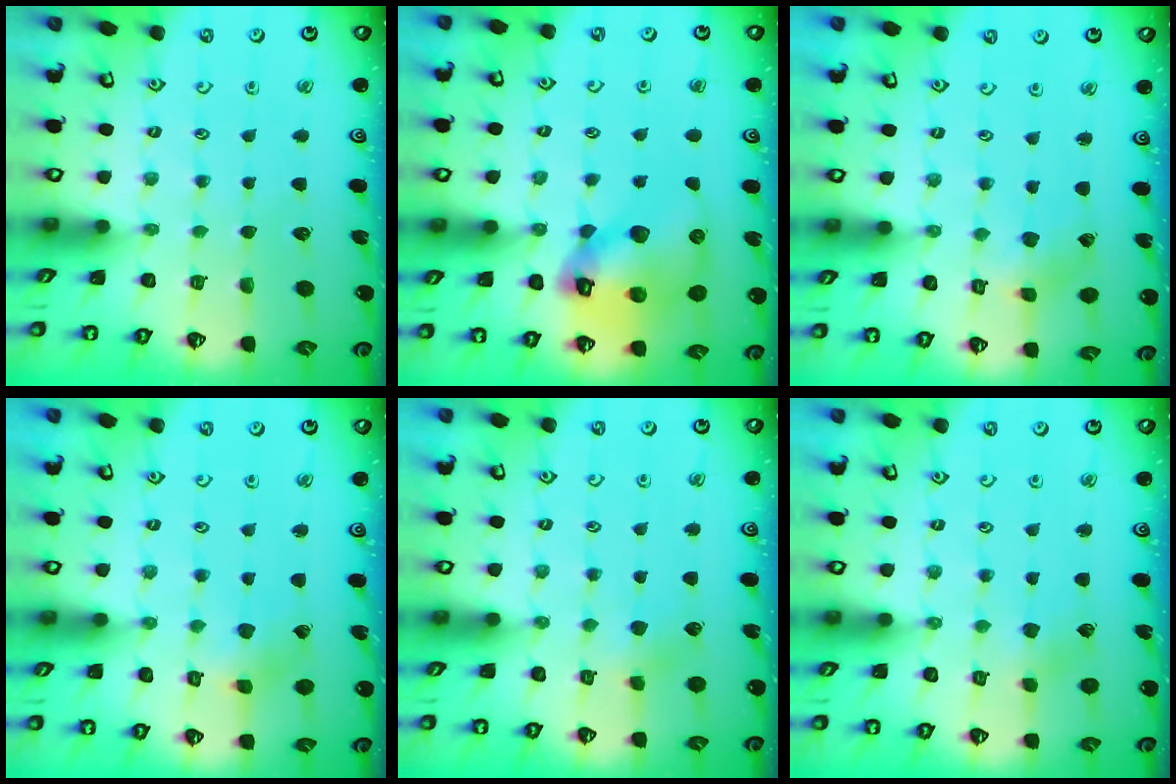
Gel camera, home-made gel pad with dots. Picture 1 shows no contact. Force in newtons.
{"total": 16.1, "press": 16.0, "slide": 2.2}
{"total": 1.5, "press": 1.5, "slide": 0.3}
{"total": 2.0, "press": 2.0, "slide": 0.3}
{"total": 4.8, "press": 4.6, "slide": 1.1}
{"total": 2.7, "press": 2.6, "slide": 0.5}